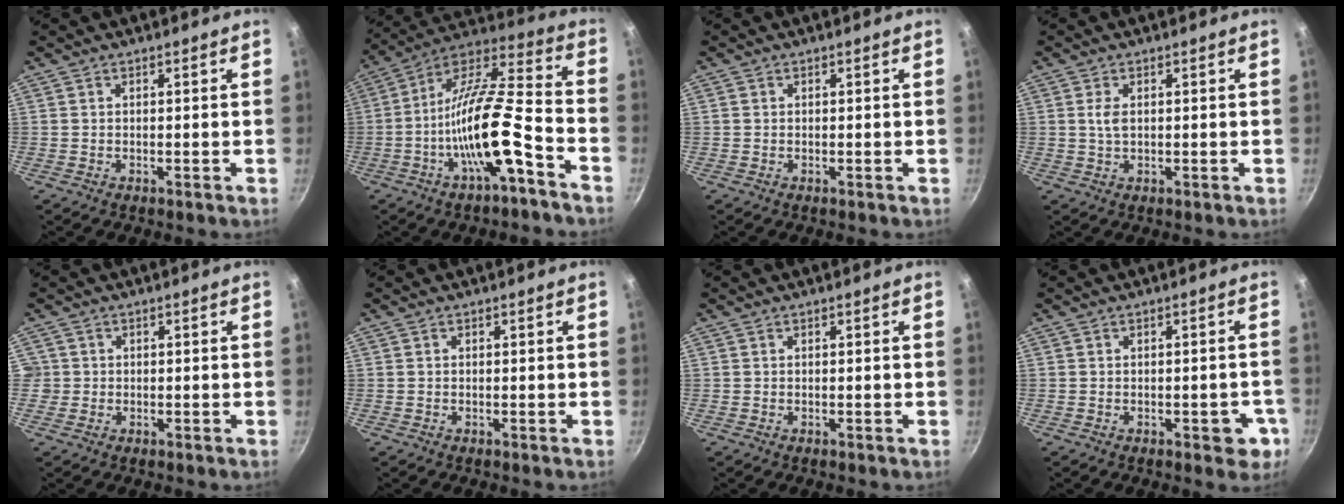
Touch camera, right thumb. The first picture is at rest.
{"total": 18.6, "force": [-7.3, 5.0, 16.3], "torque": [-0.282, 0.047, -0.140]}
{"total": 0.5, "force": [0.0, 0.5, 0.1], "torque": [0.000, 0.003, 0.000]}
{"total": 2.3, "force": [0.5, 1.2, 1.9], "torque": [-0.037, -0.002, 0.010]}
{"total": 2.0, "force": [-0.2, 2.0, 0.2], "torque": [0.010, 0.008, -0.003]}
{"total": 0.0}
{"total": 0.0}
{"total": 4.9, "force": [-1.8, 2.7, 3.7], "torque": [-0.015, 0.014, -0.021]}